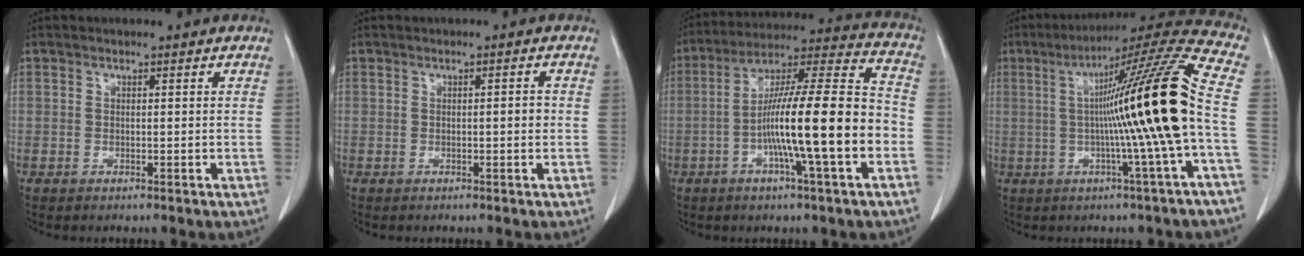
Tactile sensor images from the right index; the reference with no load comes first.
{"total": 1.3, "force": [-0.1, 0.3, 1.2], "torque": [-0.014, 0.002, -0.002]}
{"total": 18.2, "force": [-4.4, 0.7, 17.7], "torque": [-0.292, 0.012, -0.075]}
{"total": 19.7, "force": [-0.4, -2.0, 19.6], "torque": [-0.284, 0.017, -0.019]}